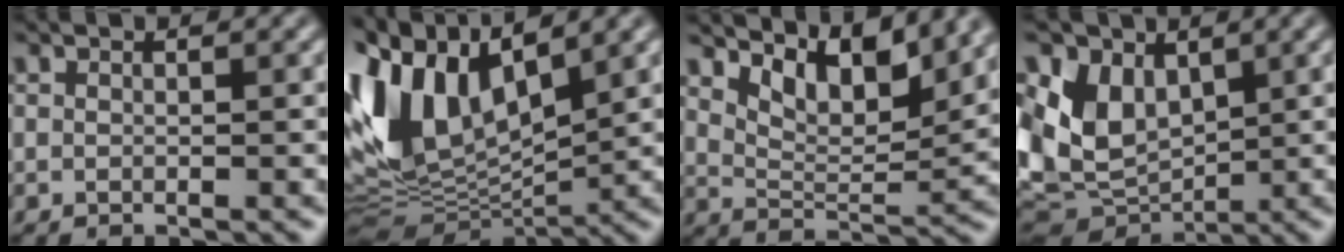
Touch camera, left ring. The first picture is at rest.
{"total": 10.9, "force": [2.5, 6.0, 8.8], "torque": [-0.190, 0.020, 0.038]}
{"total": 6.4, "force": [4.0, 2.7, 4.3], "torque": [-0.076, 0.003, 0.072]}
{"total": 8.2, "force": [0.7, 6.4, 5.2], "torque": [-0.098, 0.000, 0.026]}